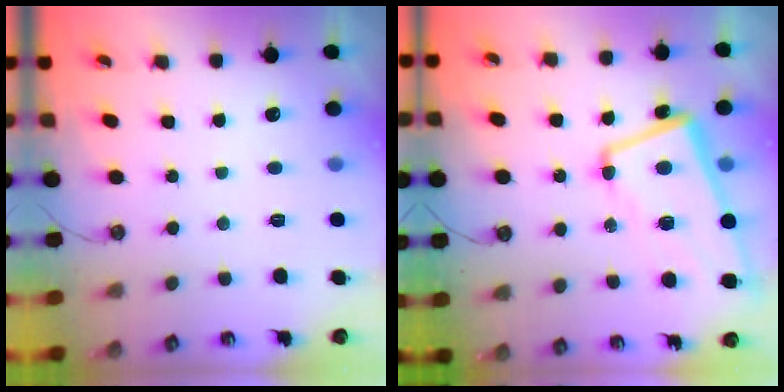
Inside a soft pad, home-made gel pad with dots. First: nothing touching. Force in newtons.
{"total": 5.8, "press": 5.4, "slide": 2.2}